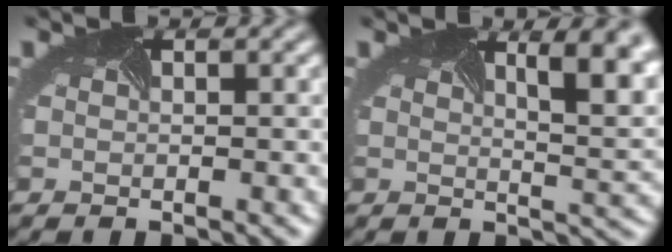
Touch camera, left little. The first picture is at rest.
{"total": 8.2, "force": [3.0, 3.1, 6.9], "torque": [-0.056, 0.024, 0.032]}